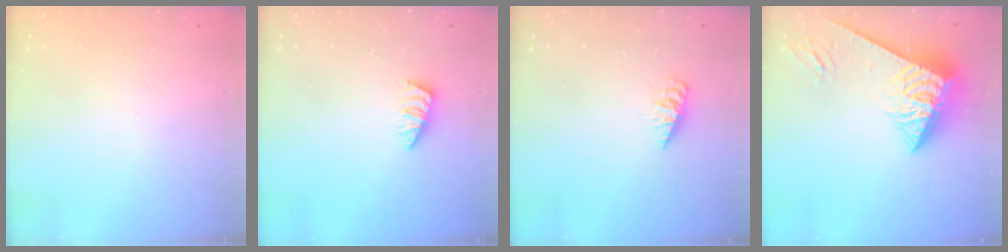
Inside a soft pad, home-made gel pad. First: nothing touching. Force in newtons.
{"total": 1.5, "press": 1.4, "slide": 0.4}
{"total": 3.0, "press": 3.0, "slide": 0.2}
{"total": 6.7, "press": 6.6, "slide": 1.5}